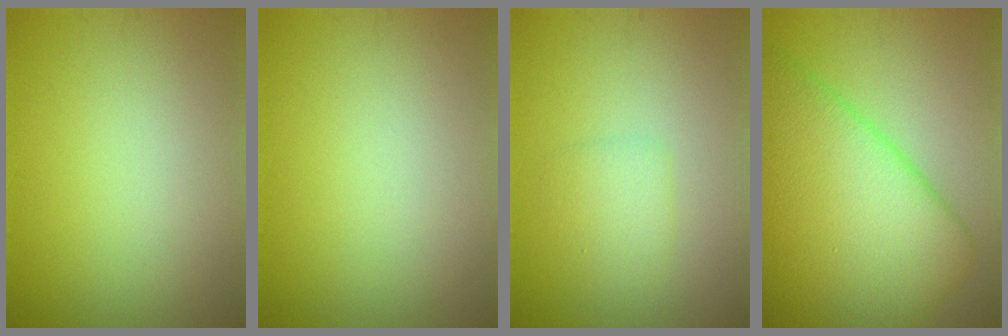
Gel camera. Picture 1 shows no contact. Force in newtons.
{"total": 0.0}
{"total": 1.8, "press": 1.8, "slide": 0.1}
{"total": 12.0, "press": 12.0, "slide": 0.5}